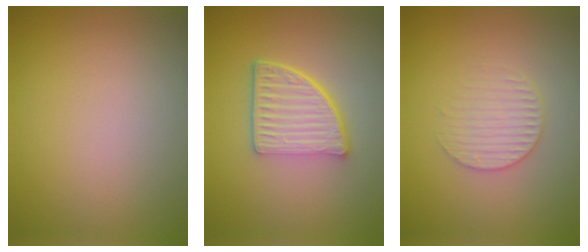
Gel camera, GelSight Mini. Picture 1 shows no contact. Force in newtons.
{"total": 5.3, "press": 3.6, "slide": 3.9}
{"total": 2.5, "press": 2.5, "slide": 0.4}